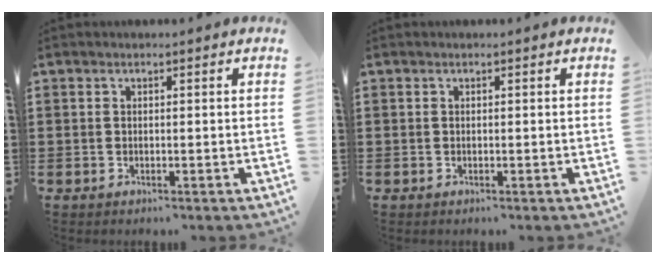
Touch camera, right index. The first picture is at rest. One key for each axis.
{"total": 0.0}